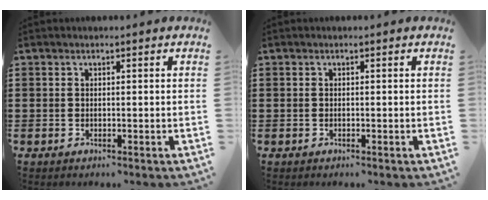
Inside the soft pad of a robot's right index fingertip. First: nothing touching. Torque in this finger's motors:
{"motor_torque": [0.69, 0.68, 0.05, 0.02]}